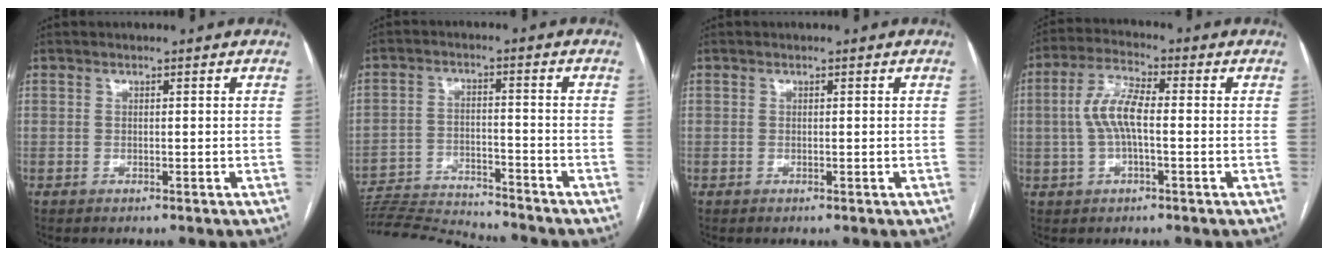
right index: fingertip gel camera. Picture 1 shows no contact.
{"total": 12.9, "force": [-12.7, -0.2, 2.3], "torque": [-0.040, 0.000, -0.208]}
{"total": 0.0}
{"total": 7.1, "force": [-0.2, 2.1, 6.8], "torque": [-0.150, 0.016, -0.005]}